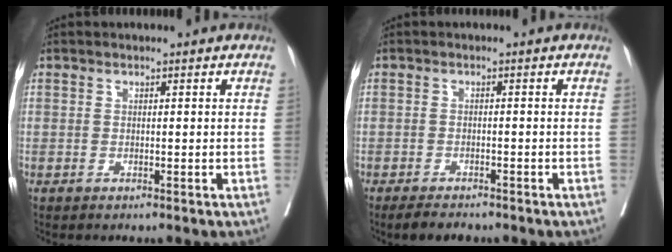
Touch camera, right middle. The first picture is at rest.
{"total": 3.6, "force": [-3.1, 0.9, 1.6], "torque": [-0.025, -0.007, -0.047]}